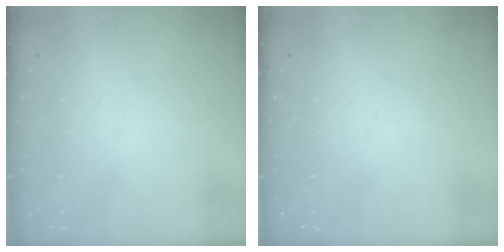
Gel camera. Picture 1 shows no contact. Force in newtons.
{"total": 0.0}